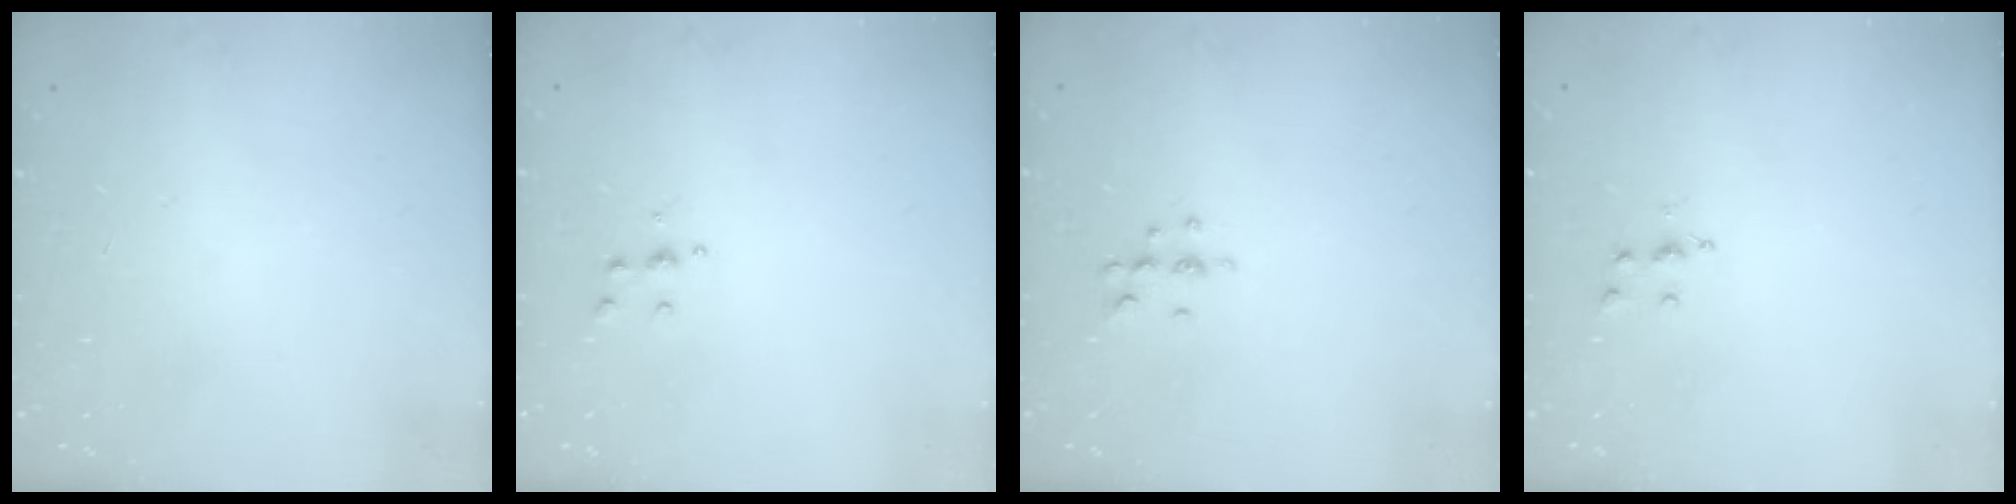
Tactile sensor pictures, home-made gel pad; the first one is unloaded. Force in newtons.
{"total": 3.6, "press": 3.6, "slide": 0.3}
{"total": 5.5, "press": 5.2, "slide": 1.6}
{"total": 4.8, "press": 4.8, "slide": 0.5}